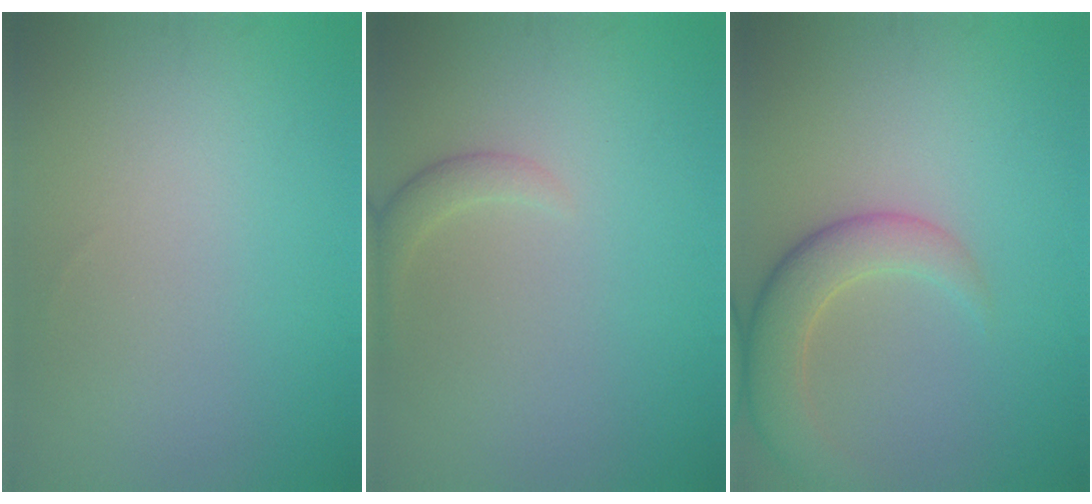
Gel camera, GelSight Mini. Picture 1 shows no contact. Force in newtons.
{"total": 1.4, "press": 1.4, "slide": 0.1}
{"total": 4.4, "press": 4.4, "slide": 0.4}